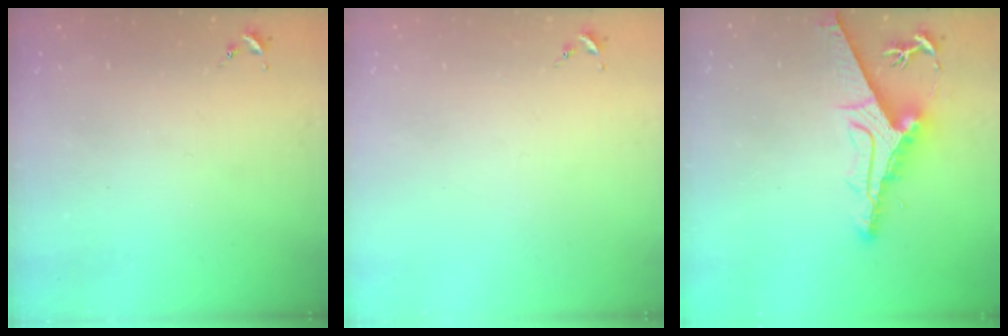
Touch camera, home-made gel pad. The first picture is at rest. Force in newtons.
{"total": 0.0}
{"total": 12.9, "press": 12.9, "slide": 1.4}